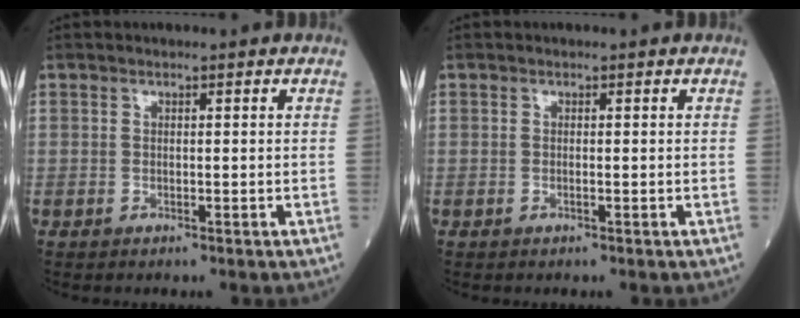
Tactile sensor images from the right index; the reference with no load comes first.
{"total": 0.0}